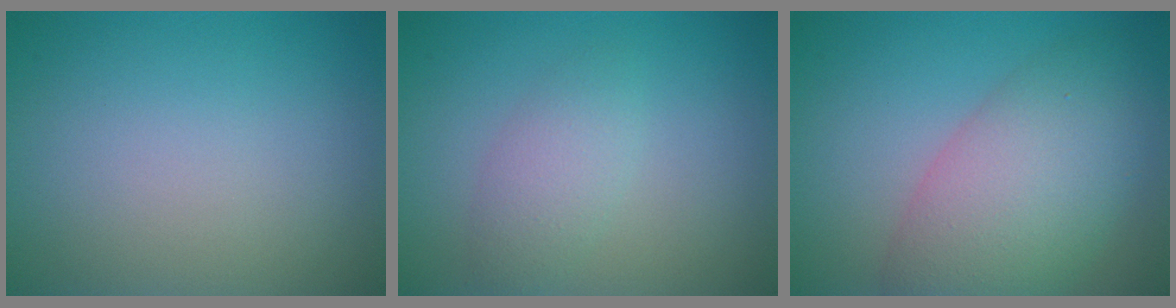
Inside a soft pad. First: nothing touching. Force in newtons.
{"total": 2.4, "press": 2.4, "slide": 0.1}
{"total": 7.7, "press": 7.7, "slide": 0.5}